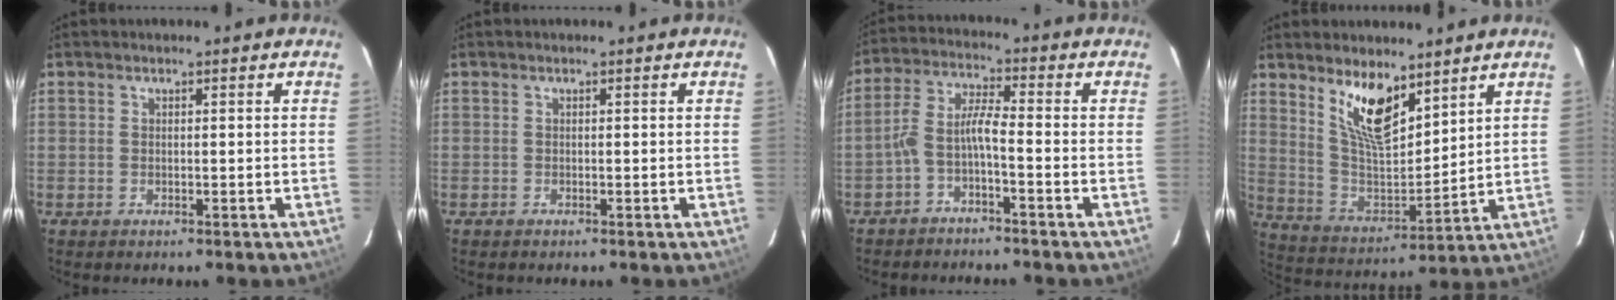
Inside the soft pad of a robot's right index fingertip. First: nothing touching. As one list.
[{"total": 0.0}, {"total": 5.2, "force": [-2.7, 0.8, 4.3], "torque": [-0.108, 0.018, -0.053]}, {"total": 12.4, "force": [8.1, 4.5, 8.3], "torque": [-0.155, -0.007, 0.165]}]